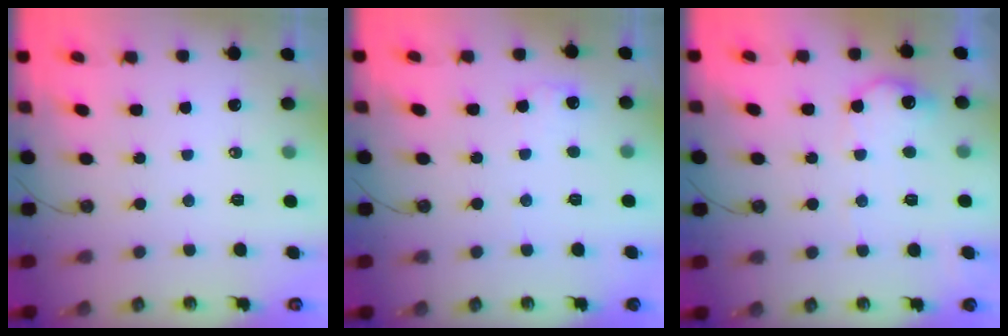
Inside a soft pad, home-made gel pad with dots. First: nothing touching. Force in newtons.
{"total": 5.4, "press": 5.3, "slide": 0.6}
{"total": 10.4, "press": 10.4, "slide": 0.7}